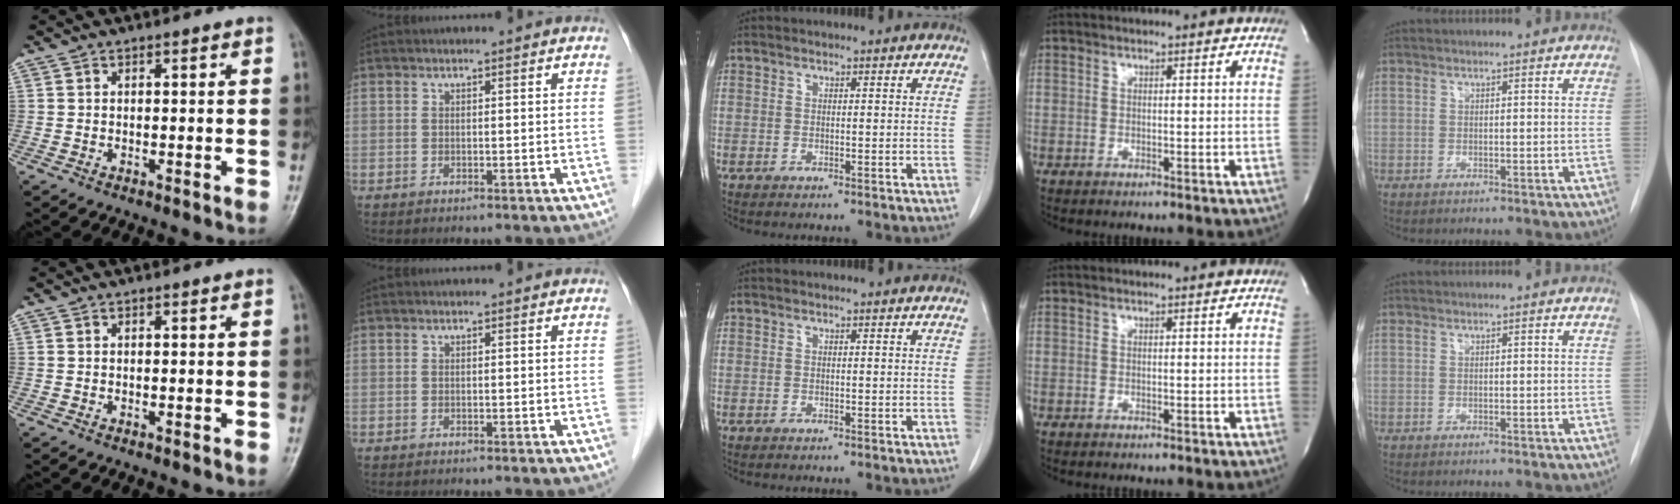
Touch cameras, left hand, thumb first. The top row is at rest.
{}